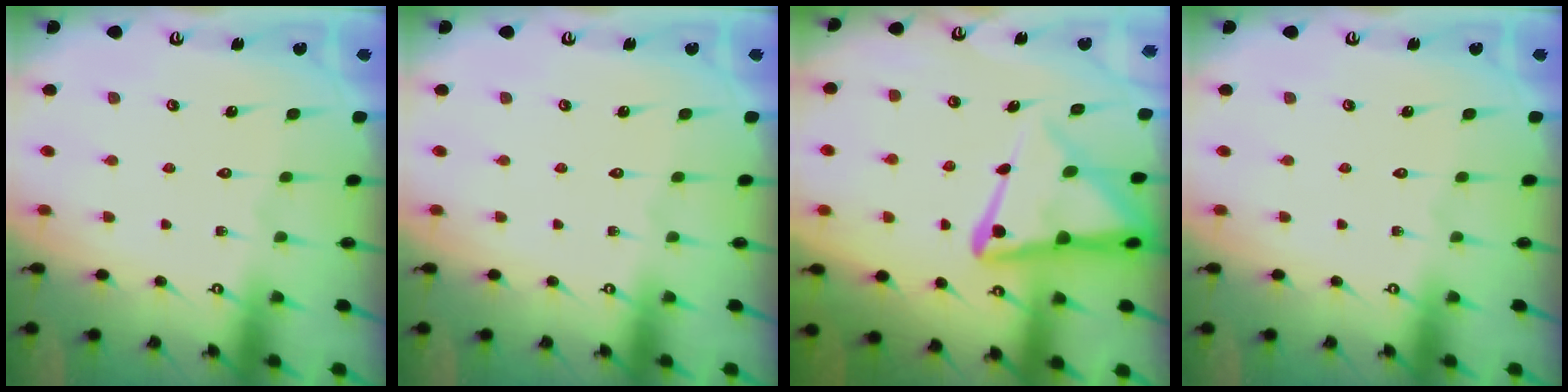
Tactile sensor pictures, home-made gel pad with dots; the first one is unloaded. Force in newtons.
{"total": 0.0}
{"total": 11.9, "press": 11.8, "slide": 1.2}
{"total": 0.0}